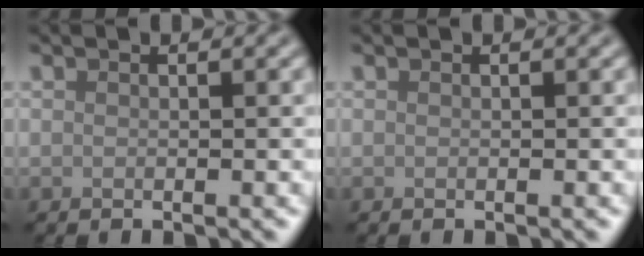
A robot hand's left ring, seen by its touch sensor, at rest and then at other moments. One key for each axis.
{"total": 0.0}